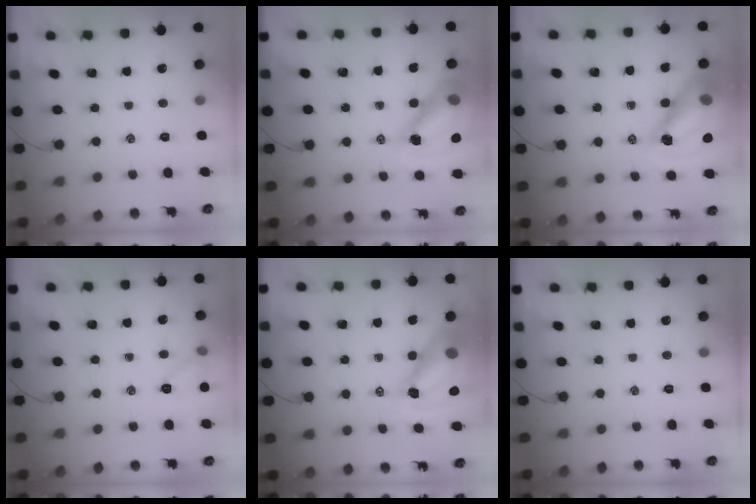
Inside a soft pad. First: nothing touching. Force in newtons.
{"total": 14.7, "press": 14.0, "slide": 4.3}
{"total": 18.4, "press": 17.7, "slide": 5.2}
{"total": 6.9, "press": 6.8, "slide": 1.1}
{"total": 12.5, "press": 11.9, "slide": 4.0}
{"total": 0.0}